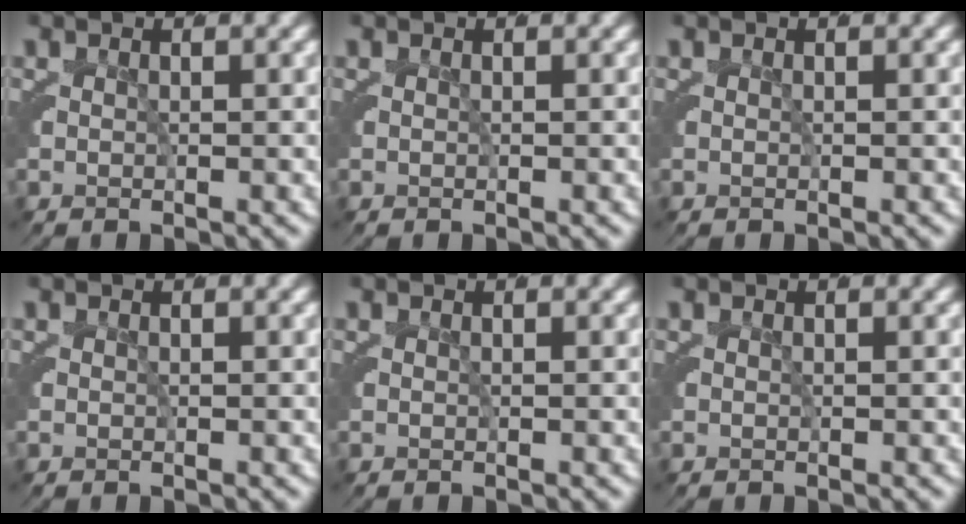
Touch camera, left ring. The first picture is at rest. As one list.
[{"total": 0.0}, {"total": 0.0}, {"total": 0.0}, {"total": 0.0}, {"total": 0.0}]